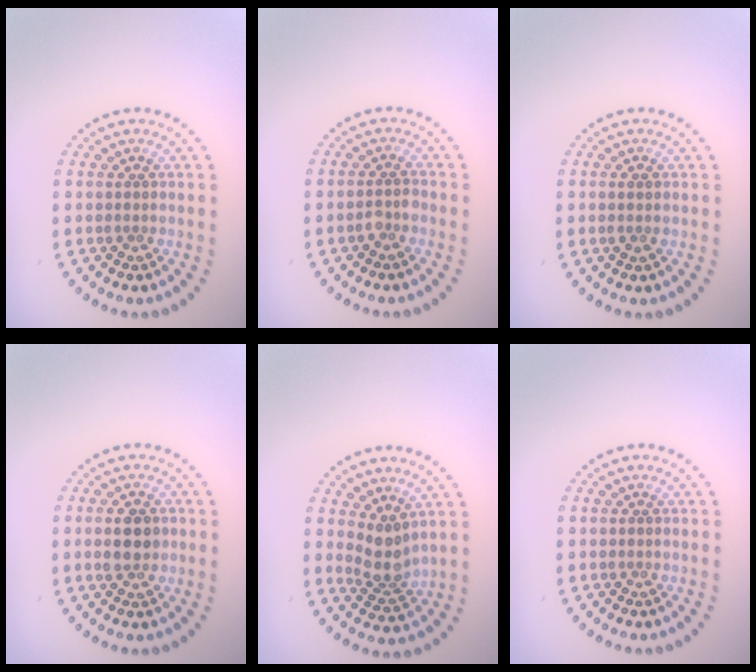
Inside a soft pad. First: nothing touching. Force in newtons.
{"total": 1.2, "press": 1.1, "slide": 0.4}
{"total": 0.9, "press": 0.9, "slide": 0.3}
{"total": 2.9, "press": 2.9, "slide": 0.2}
{"total": 2.7, "press": 2.1, "slide": 1.7}
{"total": 0.0}